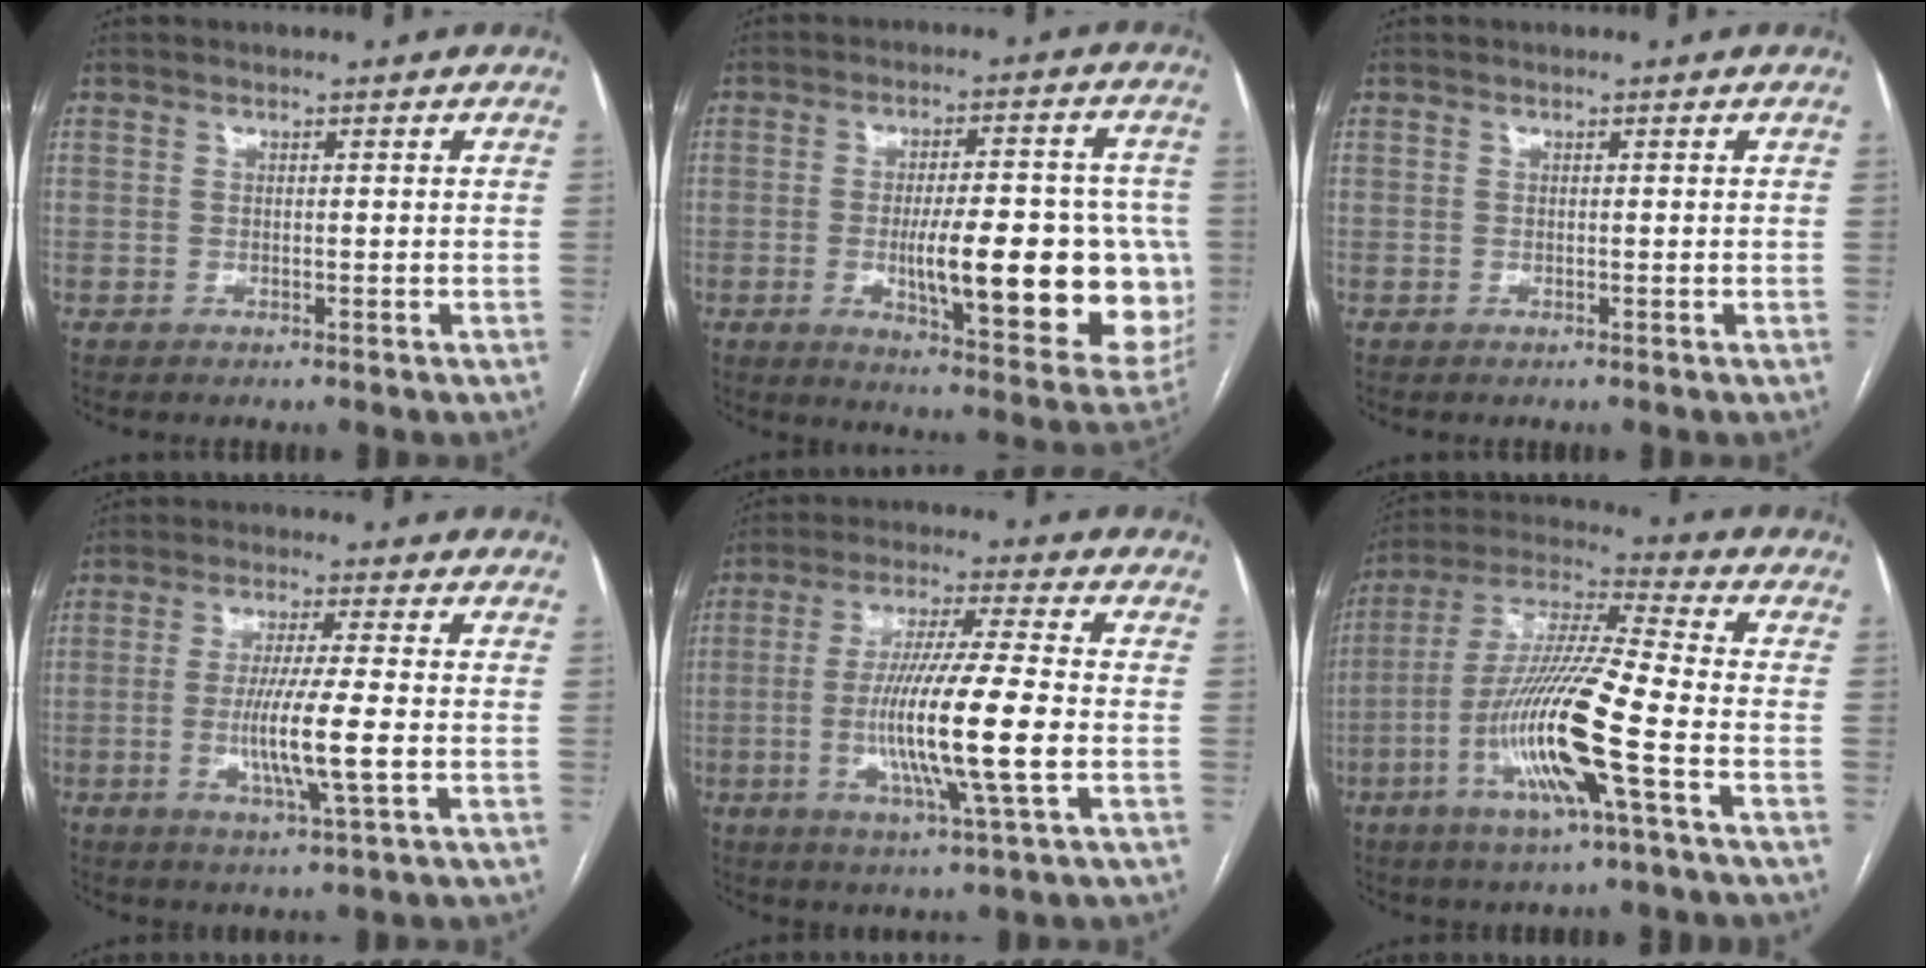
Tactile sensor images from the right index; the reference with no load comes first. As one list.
[{"total": 20.8, "force": [-2.7, 5.3, 20.0], "torque": [-0.211, 0.011, -0.017]}, {"total": 0.0}, {"total": 8.7, "force": [-1.6, -0.2, 8.6], "torque": [-0.162, -0.015, -0.030]}, {"total": 14.1, "force": [-2.4, -0.1, 13.9], "torque": [-0.265, -0.012, -0.050]}, {"total": 16.5, "force": [-5.4, 0.4, 15.6], "torque": [-0.314, -0.008, -0.105]}]